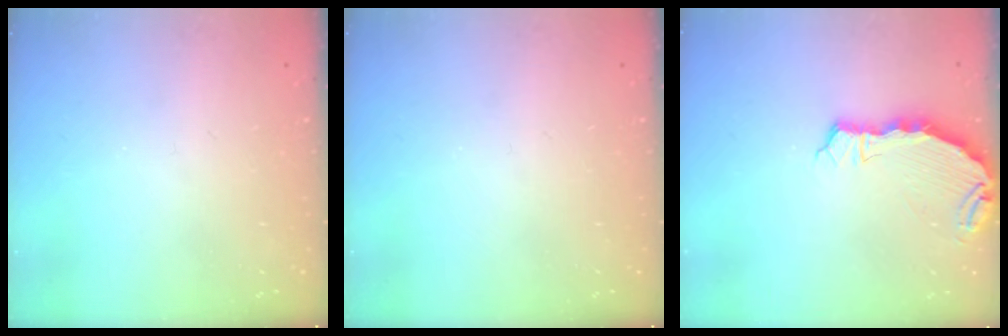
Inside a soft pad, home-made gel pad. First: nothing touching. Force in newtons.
{"total": 0.0}
{"total": 6.9, "press": 5.2, "slide": 4.5}